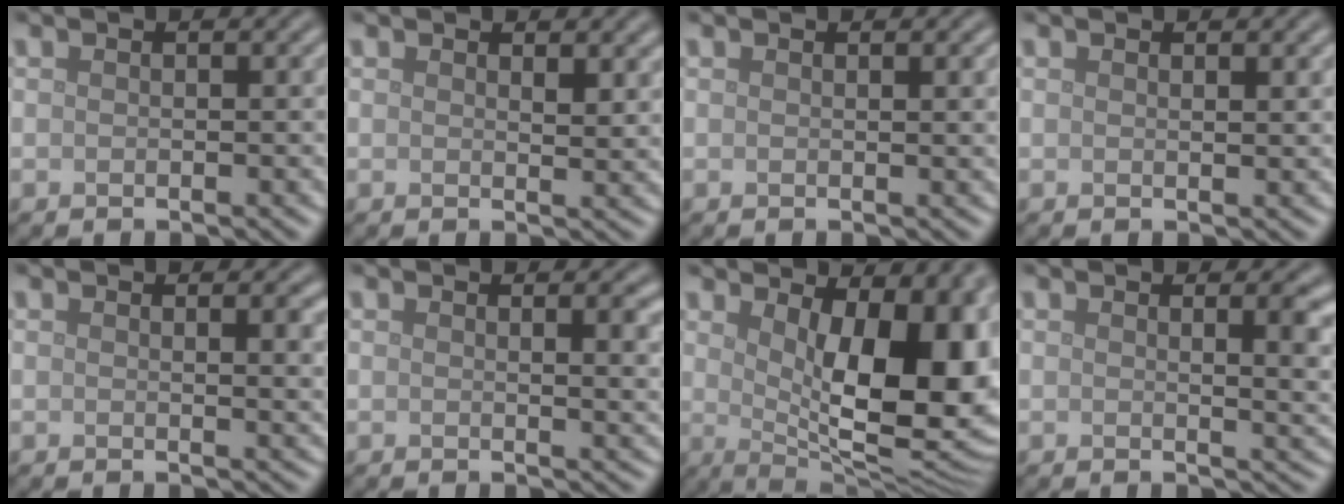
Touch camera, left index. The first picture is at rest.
{"total": 1.3, "force": [0.9, 0.5, 0.8], "torque": [-0.010, -0.004, 0.017]}
{"total": 0.8, "force": [0.4, 0.2, 0.7], "torque": [-0.005, 0.001, 0.004]}
{"total": 0.5, "force": [0.4, 0.1, 0.3], "torque": [-0.004, -0.002, 0.007]}
{"total": 2.5, "force": [1.0, 0.9, 2.1], "torque": [-0.015, 0.001, 0.013]}
{"total": 3.4, "force": [1.3, 1.4, 2.9], "torque": [-0.022, 0.002, 0.018]}
{"total": 12.6, "force": [1.9, 5.4, 11.2], "torque": [-0.117, -0.007, 0.035]}
{"total": 5.0, "force": [1.5, 2.2, 4.2], "torque": [-0.025, 0.002, 0.022]}